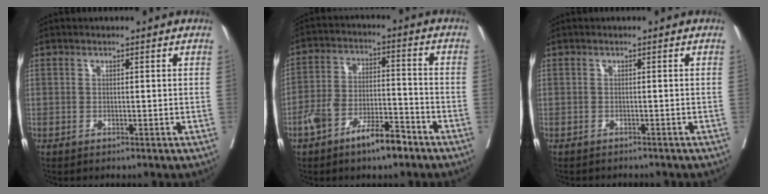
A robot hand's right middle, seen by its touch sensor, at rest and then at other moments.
{"total": 8.9, "force": [-5.9, 2.9, 6.1], "torque": [-0.118, 0.019, -0.100]}
{"total": 3.6, "force": [-3.3, 0.9, 0.9], "torque": [-0.016, -0.005, -0.041]}